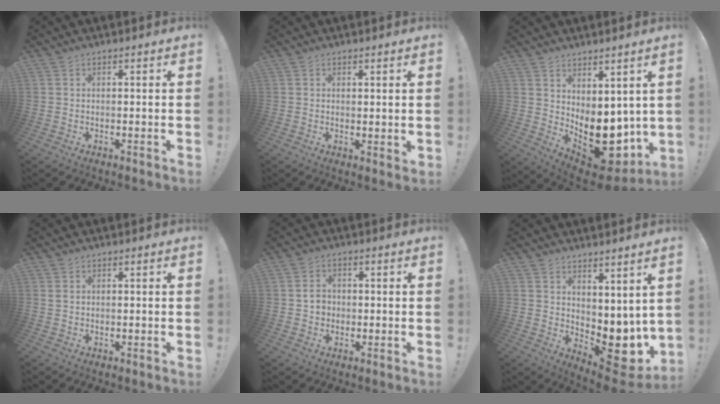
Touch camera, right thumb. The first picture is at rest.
{"total": 1.6, "force": [1.3, 0.6, 0.6], "torque": [-0.003, -0.005, 0.023]}
{"total": 12.4, "force": [-1.9, 9.2, 8.2], "torque": [-0.076, -0.003, -0.009]}
{"total": 1.0, "force": [0.5, 0.6, 0.7], "torque": [-0.011, 0.002, 0.009]}
{"total": 4.2, "force": [-0.4, 3.7, 2.0], "torque": [-0.022, 0.005, -0.007]}
{"total": 7.7, "force": [1.7, 5.2, 5.4], "torque": [-0.041, -0.042, 0.043]}